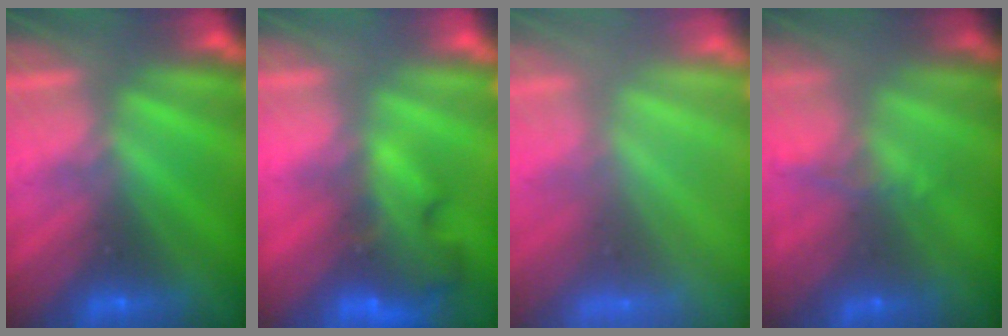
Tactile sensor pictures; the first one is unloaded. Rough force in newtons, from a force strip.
{"total": 7.8}
{"total": 8.2}
{"total": 5.8}